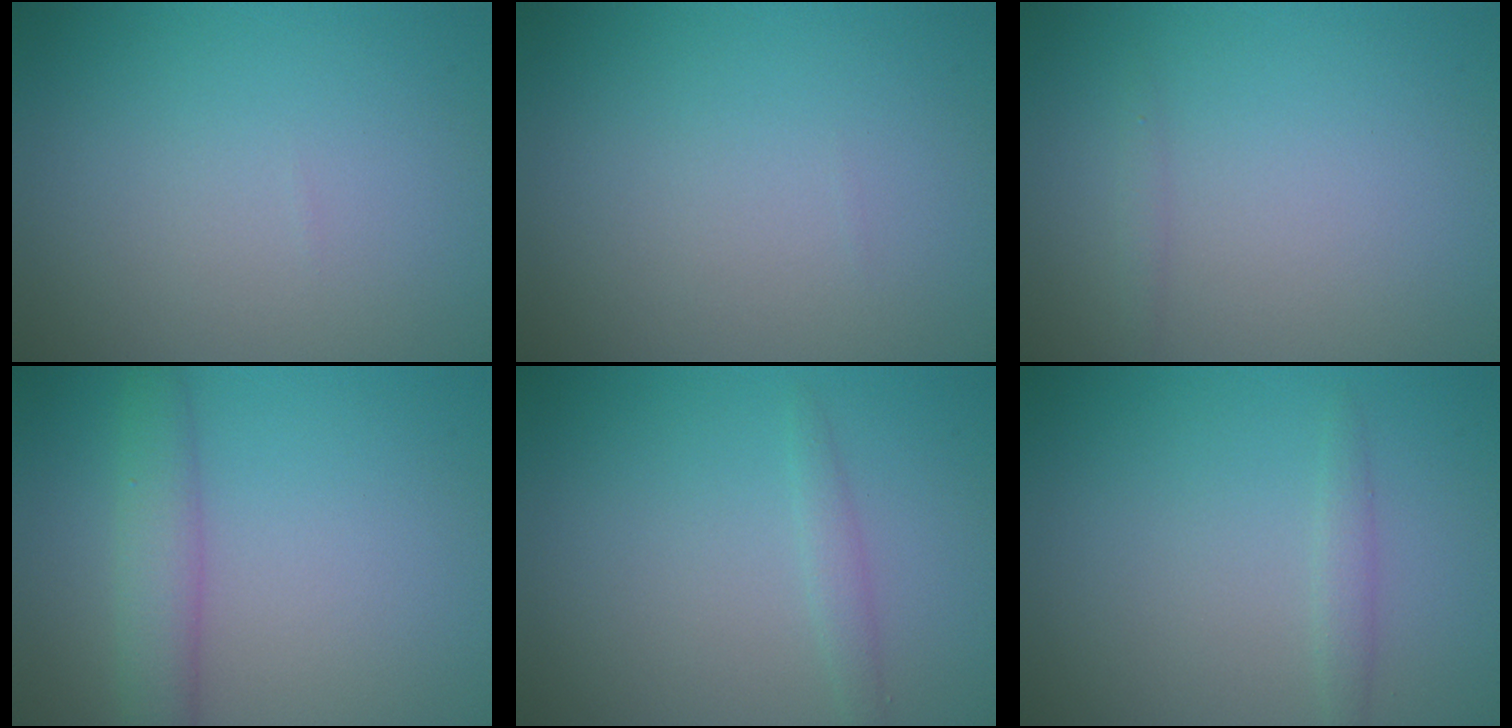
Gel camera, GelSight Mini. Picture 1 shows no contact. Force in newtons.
{"total": 0.0}
{"total": 0.5, "press": 0.5, "slide": 0.0}
{"total": 3.4, "press": 3.4, "slide": 0.1}
{"total": 1.1, "press": 1.1, "slide": 0.0}
{"total": 1.1, "press": 1.1, "slide": 0.0}